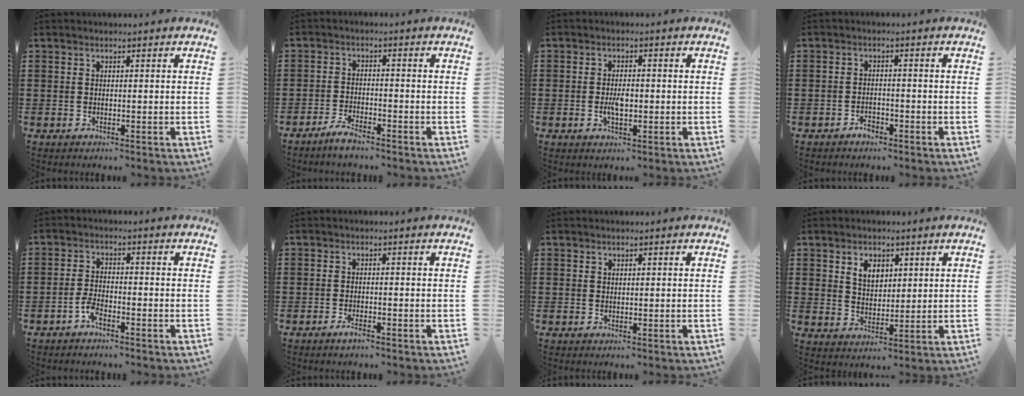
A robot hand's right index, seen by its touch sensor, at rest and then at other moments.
{"total": 2.9, "force": [-2.6, 0.5, 1.1], "torque": [-0.020, 0.009, -0.053]}
{"total": 3.2, "force": [-0.5, 1.4, 2.8], "torque": [-0.053, 0.003, -0.009]}
{"total": 1.8, "force": [-1.5, 0.9, 0.6], "torque": [-0.016, -0.001, -0.030]}
{"total": 2.9, "force": [-1.9, 0.9, 2.0], "torque": [-0.051, 0.001, -0.041]}
{"total": 1.5, "force": [-1.1, 0.3, 1.0], "torque": [-0.025, -0.007, -0.023]}
{"total": 0.6, "force": [0.4, 0.4, 0.1], "torque": [-0.002, 0.002, 0.008]}
{"total": 4.1, "force": [2.1, 2.8, 2.1], "torque": [-0.052, 0.012, 0.037]}